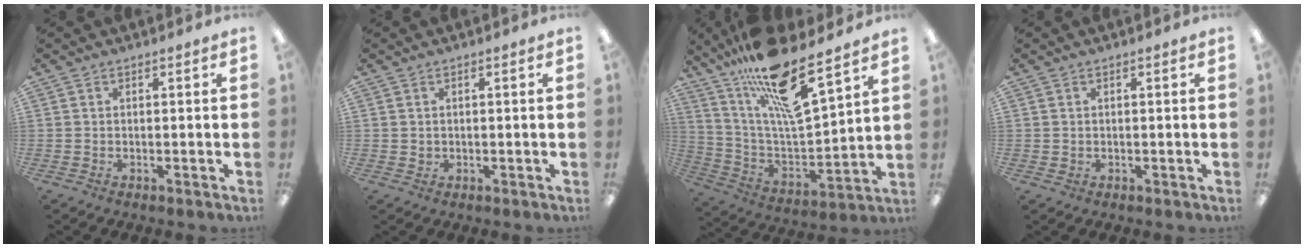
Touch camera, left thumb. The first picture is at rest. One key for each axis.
{"total": 1.0, "fx": 0.5, "fy": 0.9, "fz": 0.1, "tx": -0.002, "ty": 0.003, "tz": 0.009}
{"total": 19.8, "fx": 14.4, "fy": 4.4, "fz": 12.9, "tx": -0.235, "ty": -0.092, "tz": 0.244}
{"total": 0.8, "fx": 0.4, "fy": 0.6, "fz": 0.1, "tx": -0.002, "ty": 0.004, "tz": 0.008}